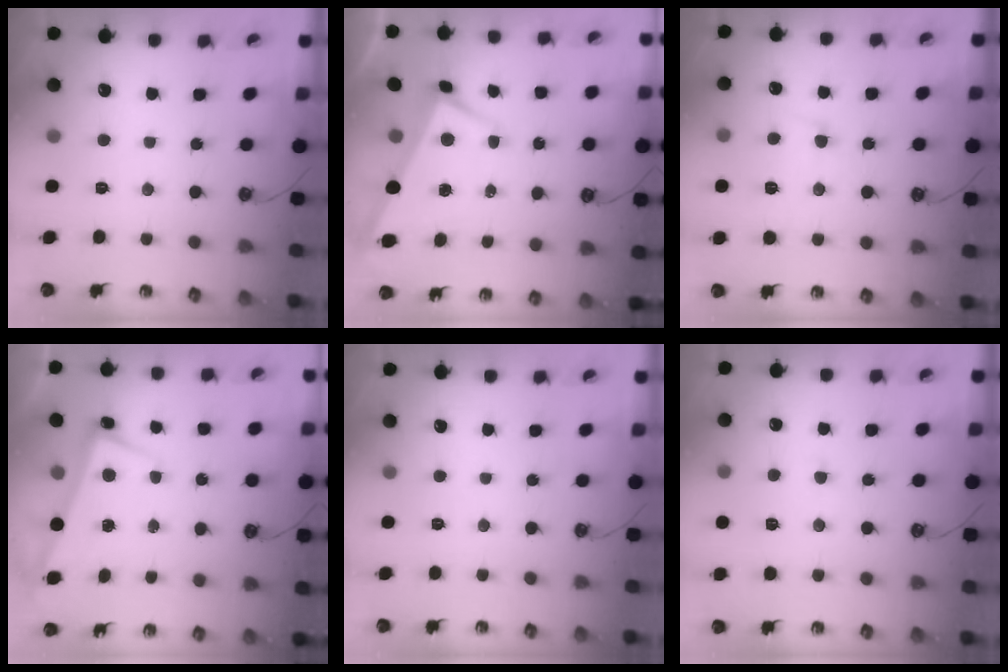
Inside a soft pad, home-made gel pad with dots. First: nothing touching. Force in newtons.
{"total": 2.9, "press": 2.8, "slide": 0.9}
{"total": 1.7, "press": 1.5, "slide": 0.9}
{"total": 2.5, "press": 2.4, "slide": 0.5}
{"total": 0.0}
{"total": 2.8, "press": 2.7, "slide": 0.7}